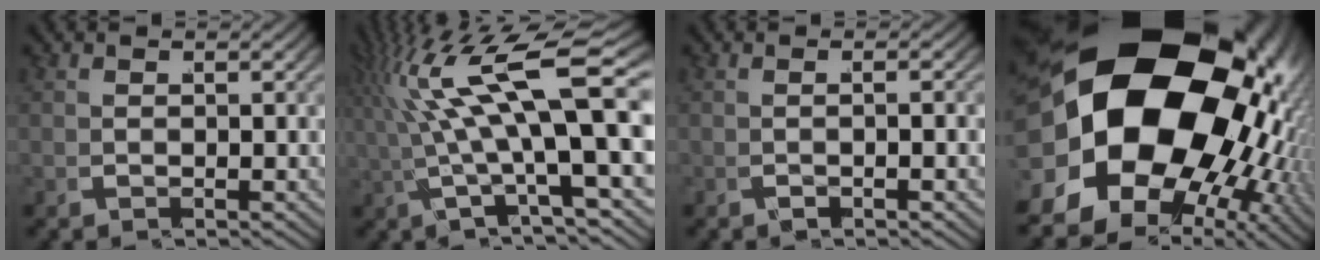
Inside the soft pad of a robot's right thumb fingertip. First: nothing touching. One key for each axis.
{"total": 10.1, "fx": 1.7, "fy": 3.7, "fz": 9.3, "tx": -0.162, "ty": 0.005, "tz": 0.030}
{"total": 1.3, "fx": -0.6, "fy": 0.4, "fz": 1.1, "tx": -0.027, "ty": 0.005, "tz": -0.007}
{"total": 30.9, "fx": 1.5, "fy": 21.5, "fz": 22.2, "tx": -0.389, "ty": -0.039, "tz": 0.028}